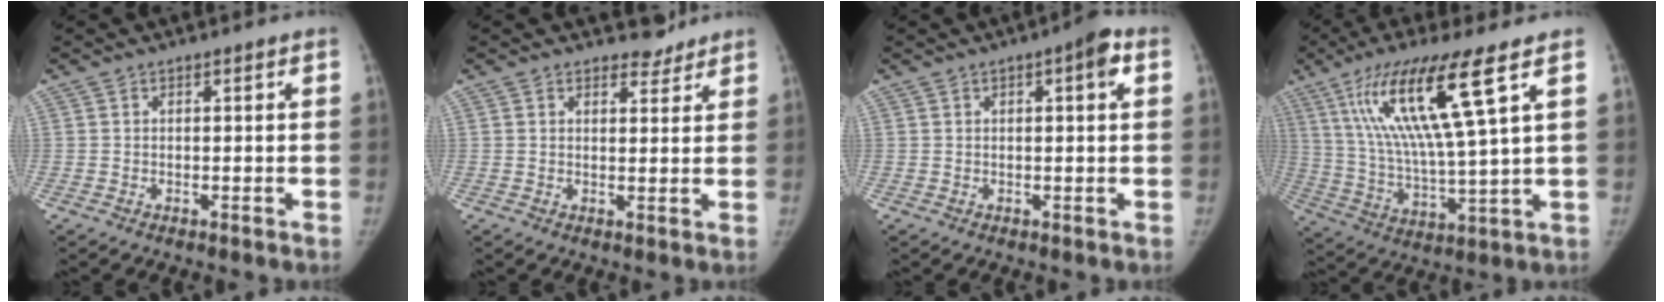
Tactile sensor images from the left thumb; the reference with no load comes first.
{"total": 2.9, "force": [2.6, 1.1, 0.0], "torque": [0.015, -0.021, 0.033]}
{"total": 3.9, "force": [1.2, 0.8, 3.6], "torque": [-0.047, 0.004, 0.013]}
{"total": 18.4, "force": [8.5, 1.4, 16.3], "torque": [-0.322, -0.030, 0.156]}